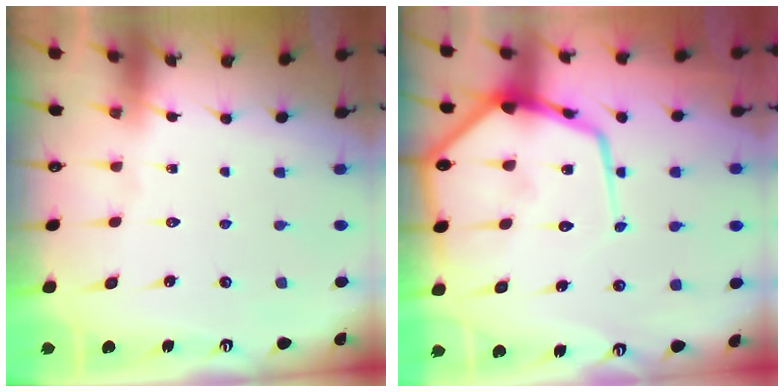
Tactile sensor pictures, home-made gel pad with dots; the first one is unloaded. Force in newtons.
{"total": 19.0, "press": 18.9, "slide": 1.8}